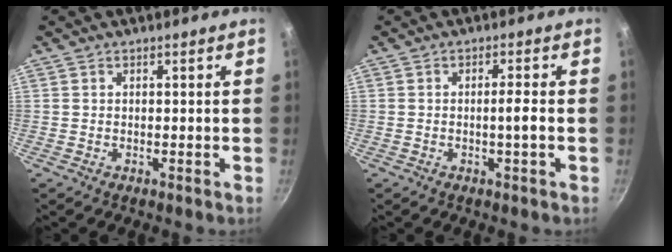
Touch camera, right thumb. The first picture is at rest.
{"total": 2.6, "force": [-0.6, -0.2, 2.5], "torque": [-0.044, 0.007, -0.010]}